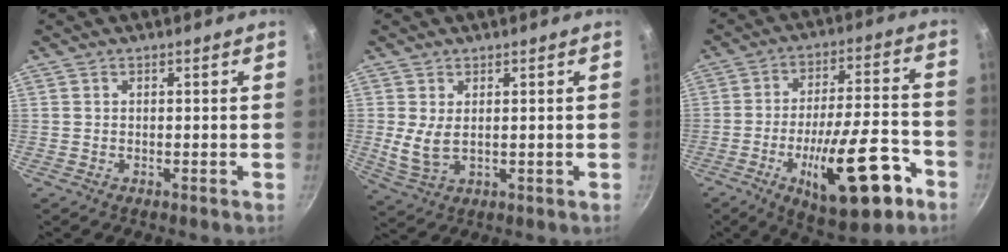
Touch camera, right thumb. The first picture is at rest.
{"total": 5.2, "force": [0.8, 2.7, 4.4], "torque": [-0.087, -0.015, 0.027]}
{"total": 20.5, "force": [-8.8, 7.2, 17.0], "torque": [-0.234, 0.047, -0.124]}